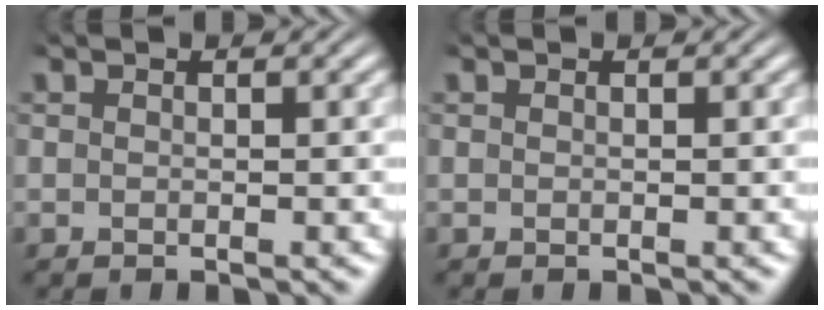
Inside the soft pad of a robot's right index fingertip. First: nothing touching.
{"total": 0.0}